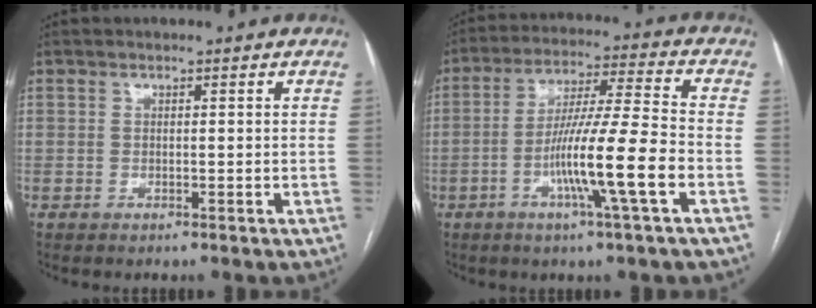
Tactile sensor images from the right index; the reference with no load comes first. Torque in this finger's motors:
{"motor_torque": [2.14, 0.00, 1.00, 0.21]}